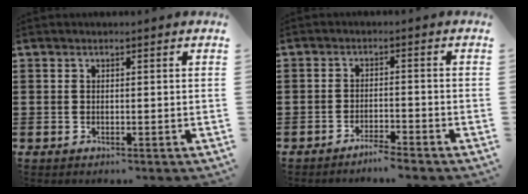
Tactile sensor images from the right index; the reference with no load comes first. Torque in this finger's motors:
{"motor_torque": [0.50, 0.64, 0.03, 0.02]}